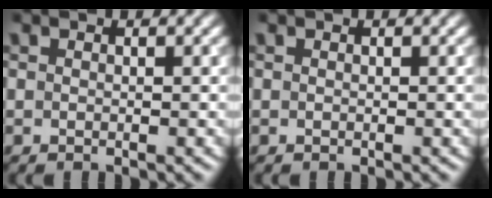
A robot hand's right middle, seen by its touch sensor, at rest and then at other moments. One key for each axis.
{"total": 0.0}